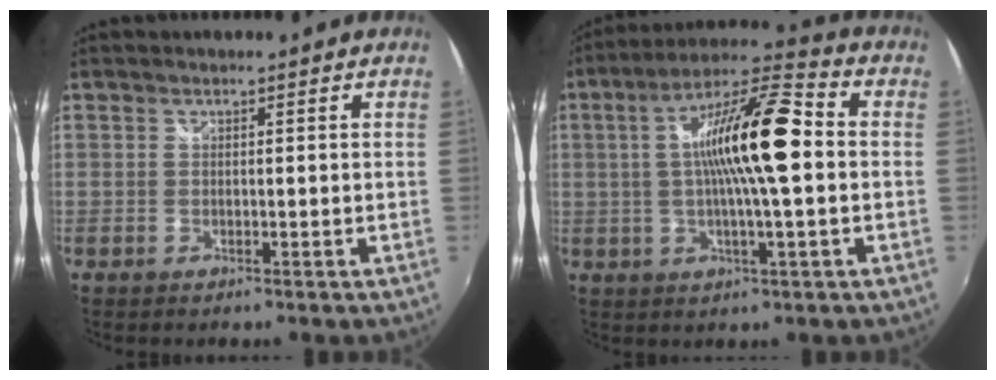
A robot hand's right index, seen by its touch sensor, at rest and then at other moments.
{"total": 15.7, "force": [0.7, 2.6, 15.5], "torque": [-0.274, 0.016, 0.001]}